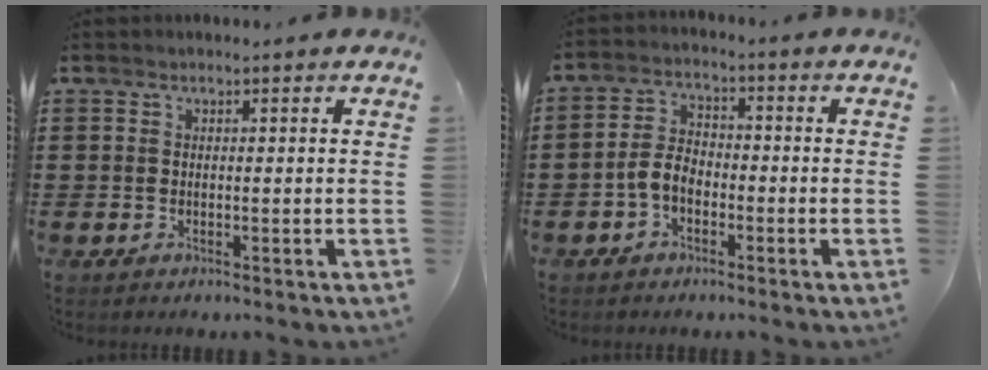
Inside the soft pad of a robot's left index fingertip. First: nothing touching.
{"total": 4.2, "force": [-1.9, 2.5, 2.8], "torque": [-0.072, 0.005, -0.042]}